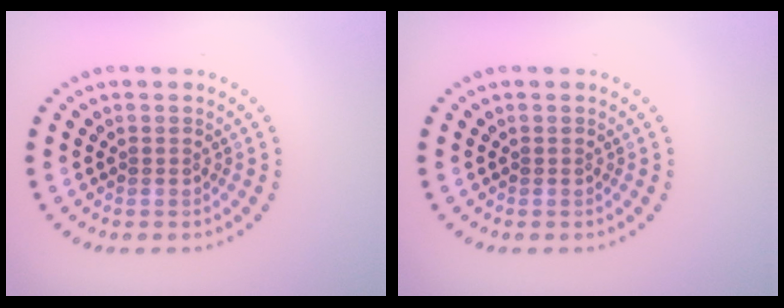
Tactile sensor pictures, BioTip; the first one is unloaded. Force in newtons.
{"total": 0.0}